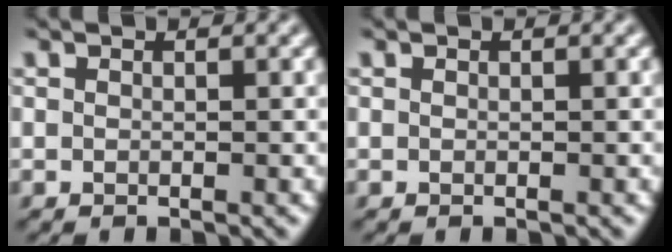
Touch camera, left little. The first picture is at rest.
{"total": 0.0}